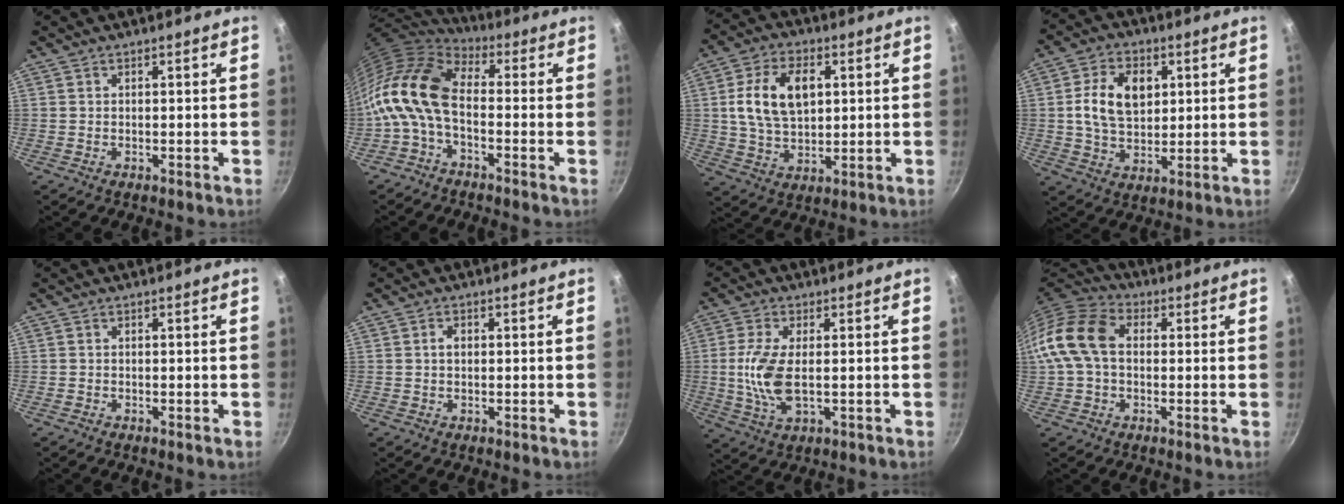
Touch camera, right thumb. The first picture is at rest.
{"total": 13.4, "force": [-2.2, 7.4, 10.9], "torque": [-0.204, 0.030, -0.061]}
{"total": 12.9, "force": [2.7, 8.0, 9.7], "torque": [-0.159, 0.000, 0.048]}
{"total": 11.4, "force": [2.4, 7.8, 8.0], "torque": [-0.121, -0.002, 0.038]}
{"total": 0.0}
{"total": 1.7, "force": [0.1, 1.2, 1.2], "torque": [-0.019, 0.005, 0.002]}
{"total": 9.0, "force": [0.0, 4.0, 8.1], "torque": [-0.175, -0.005, -0.002]}
{"total": 12.2, "force": [0.8, 8.6, 8.6], "torque": [-0.147, 0.029, -0.005]}